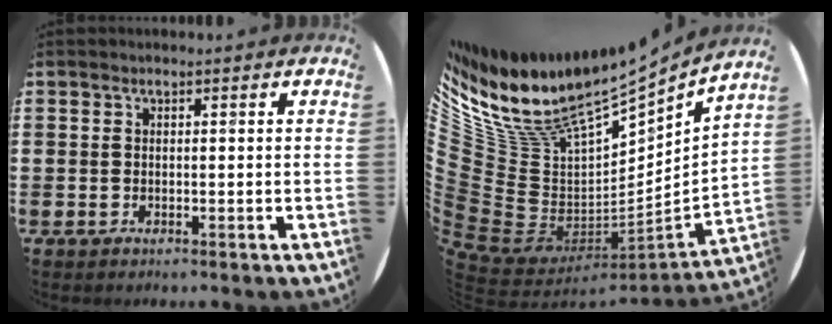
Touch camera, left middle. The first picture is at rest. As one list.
[{"total": 11.4, "force": [8.0, 6.2, 5.2], "torque": [-0.175, -0.093, 0.137]}]